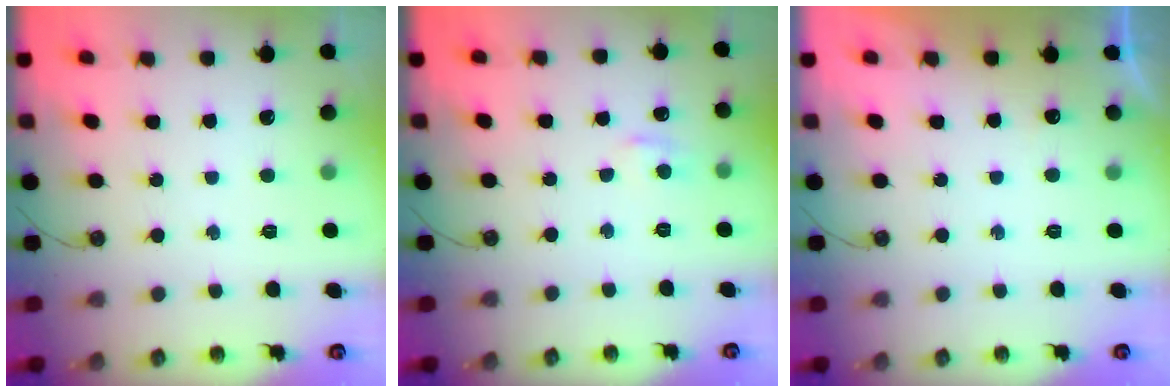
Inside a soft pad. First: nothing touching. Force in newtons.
{"total": 4.5, "press": 4.4, "slide": 0.6}
{"total": 6.5, "press": 1.5, "slide": 6.3}